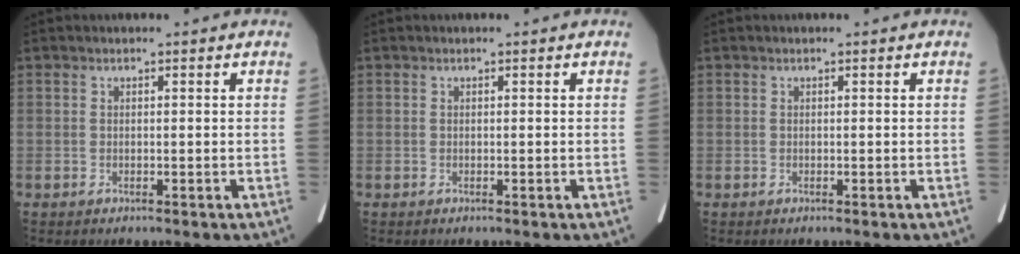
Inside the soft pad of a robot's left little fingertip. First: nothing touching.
{"total": 0.0}
{"total": 0.0}